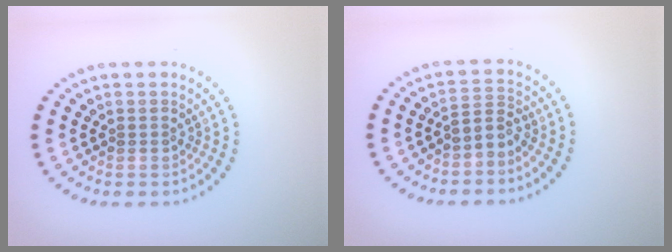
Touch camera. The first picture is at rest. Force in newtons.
{"total": 2.1, "press": 1.4, "slide": 1.6}